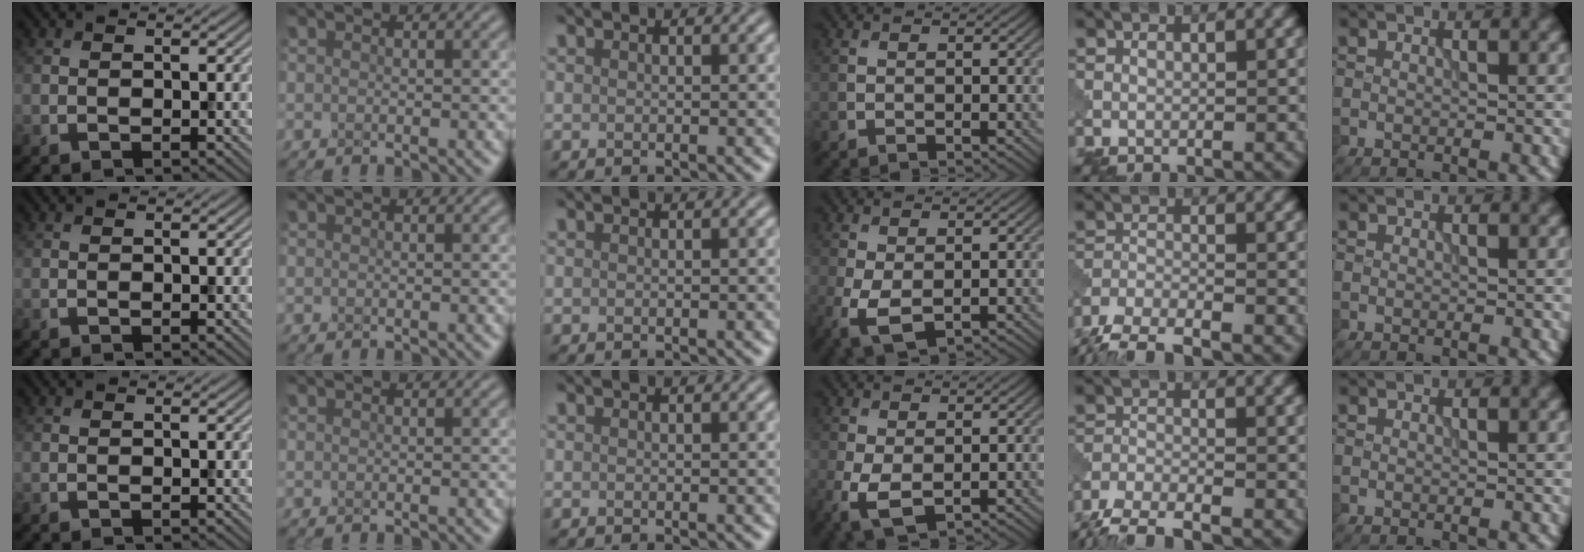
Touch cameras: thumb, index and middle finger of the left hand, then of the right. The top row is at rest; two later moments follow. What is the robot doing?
{"motion": "squeeze", "object": "foam earplug"}